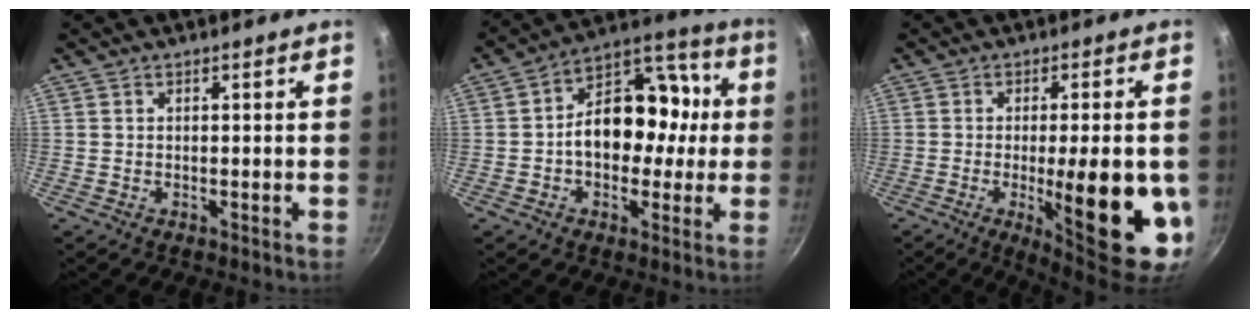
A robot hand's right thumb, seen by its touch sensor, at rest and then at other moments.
{"total": 16.6, "force": [0.0, 11.0, 12.4], "torque": [-0.143, 0.045, -0.007]}
{"total": 19.8, "force": [-4.2, 5.4, 18.5], "torque": [-0.203, -0.018, -0.039]}